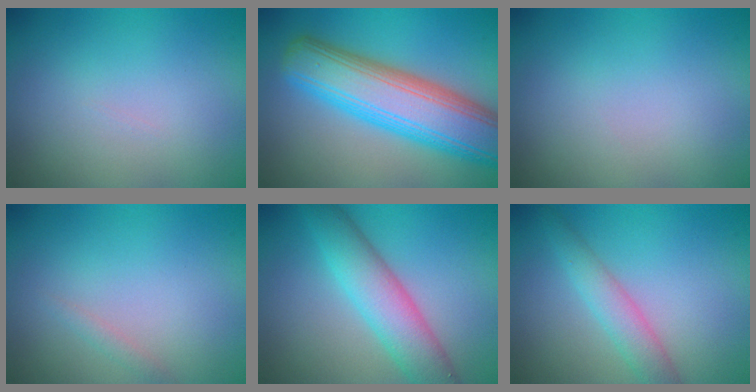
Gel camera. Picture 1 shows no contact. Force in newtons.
{"total": 10.0, "press": 10.0, "slide": 0.4}
{"total": 0.0}
{"total": 0.7, "press": 0.7, "slide": 0.1}
{"total": 6.0, "press": 6.0, "slide": 0.1}
{"total": 2.9, "press": 2.9, "slide": 0.1}